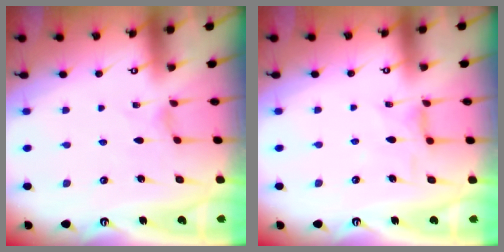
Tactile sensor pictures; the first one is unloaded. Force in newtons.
{"total": 2.7, "press": 2.6, "slide": 0.5}